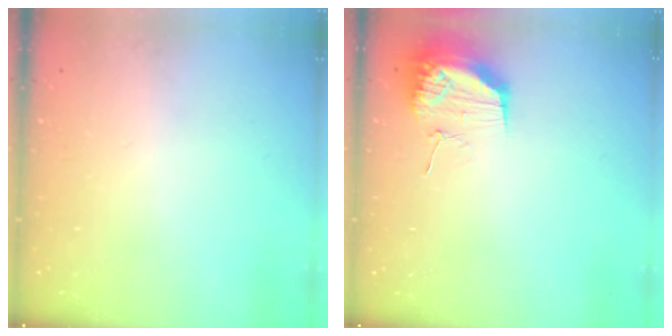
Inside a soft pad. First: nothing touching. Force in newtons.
{"total": 17.9, "press": 13.8, "slide": 11.4}